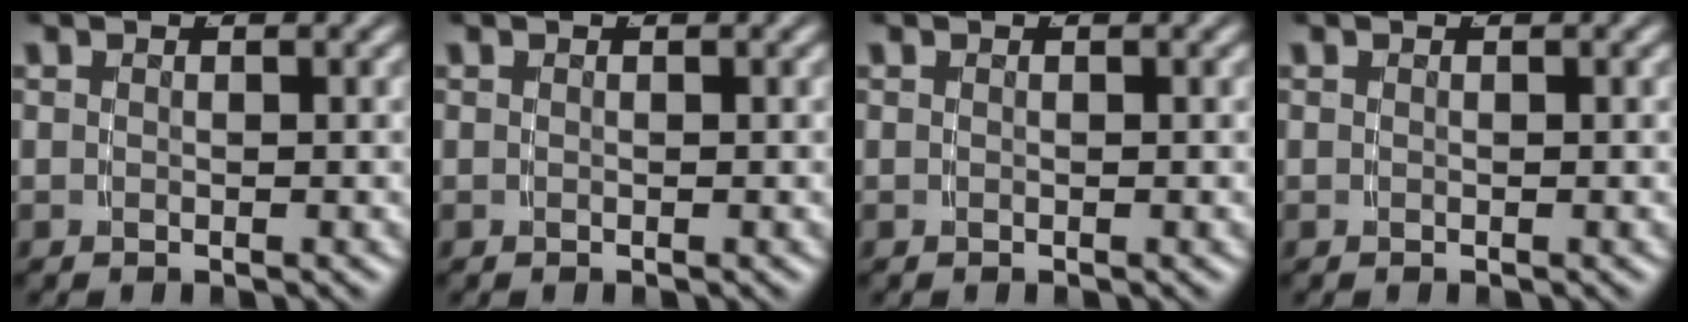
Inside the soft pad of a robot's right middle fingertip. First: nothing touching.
{"total": 0.0}
{"total": 0.0}
{"total": 0.0}